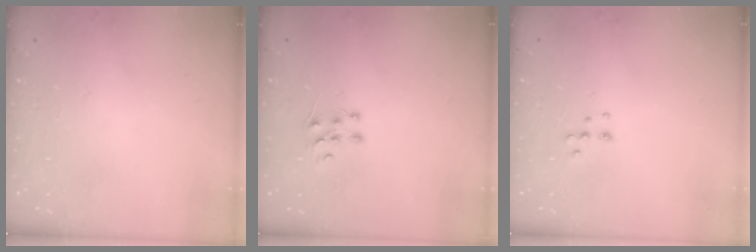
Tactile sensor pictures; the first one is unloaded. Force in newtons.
{"total": 4.7, "press": 4.7, "slide": 0.3}
{"total": 5.3, "press": 5.3, "slide": 0.6}